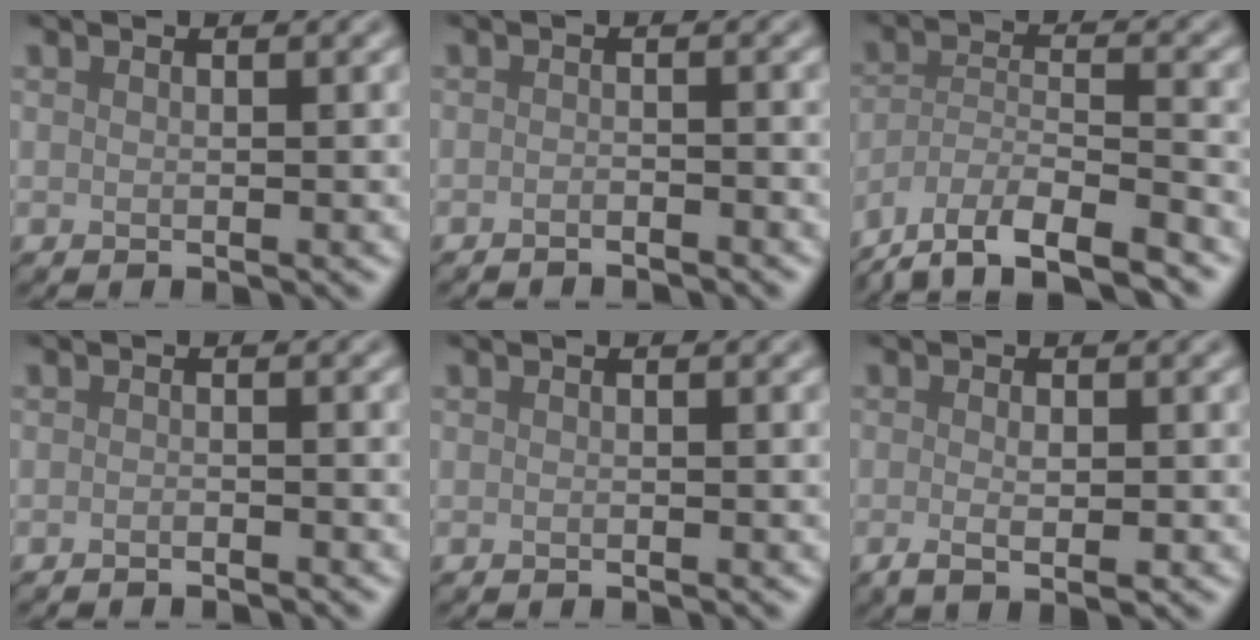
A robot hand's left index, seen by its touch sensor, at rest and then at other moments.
{"total": 1.3, "force": [-1.2, 0.2, 0.5], "torque": [-0.003, -0.003, -0.023]}
{"total": 9.7, "force": [-8.3, 2.5, 4.4], "torque": [-0.073, -0.015, -0.139]}
{"total": 1.0, "force": [-0.9, 0.1, 0.3], "torque": [-0.004, -0.002, -0.017]}
{"total": 0.0}
{"total": 2.2, "force": [-0.5, 0.7, 2.0], "torque": [-0.038, -0.005, -0.010]}